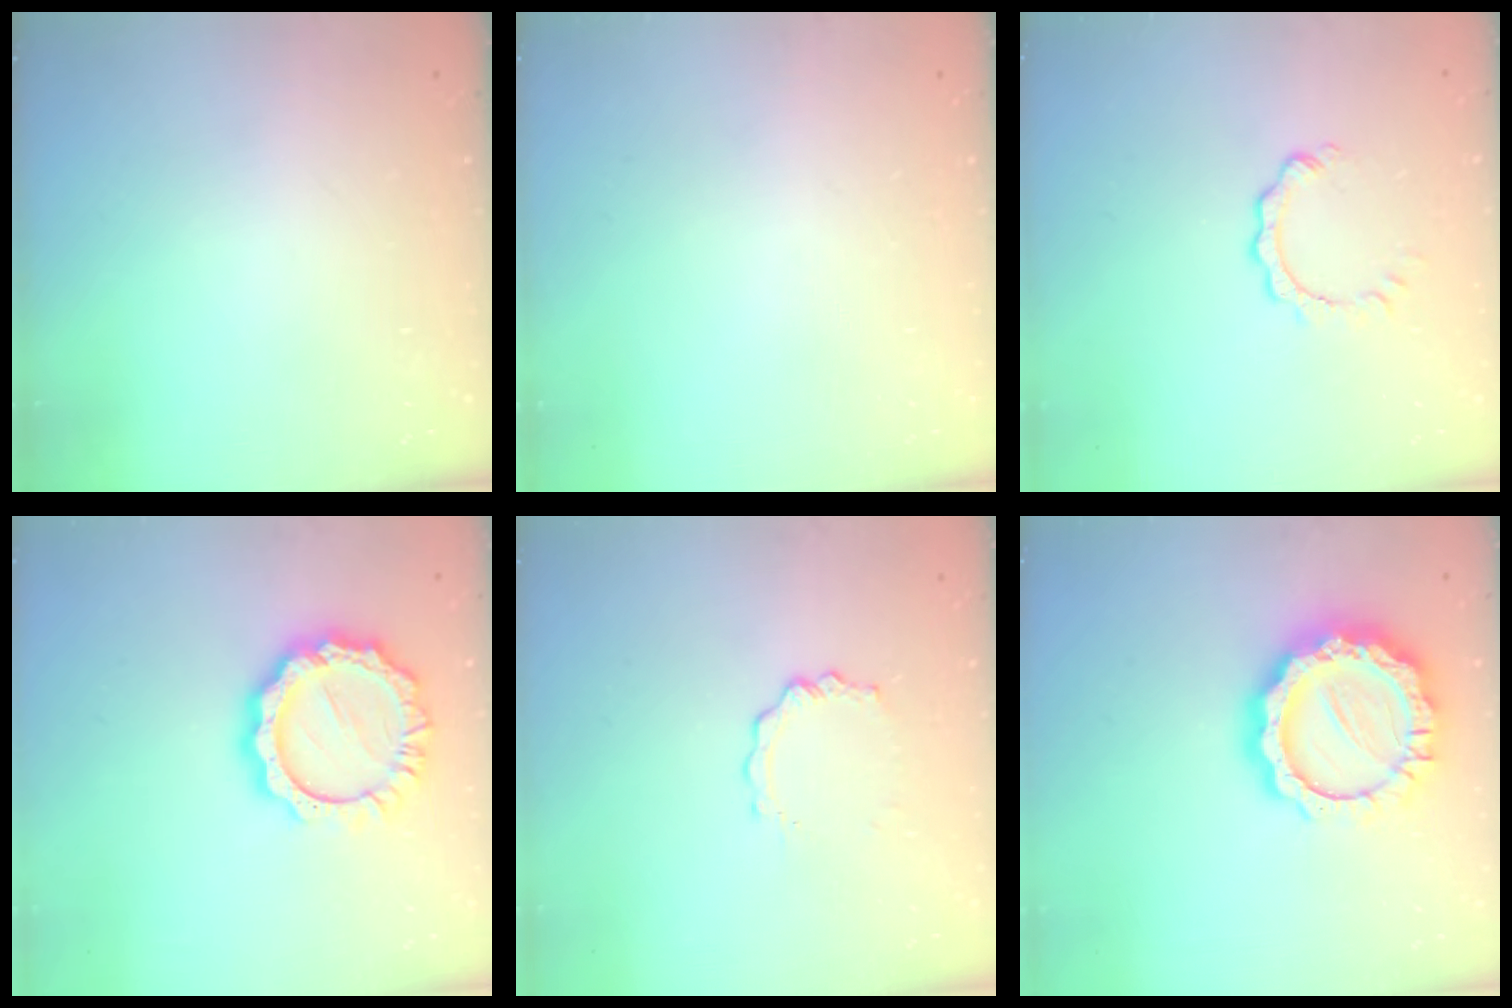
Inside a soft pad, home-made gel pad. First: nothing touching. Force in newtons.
{"total": 0.0}
{"total": 2.8, "press": 2.8, "slide": 0.3}
{"total": 13.2, "press": 13.1, "slide": 1.1}
{"total": 3.8, "press": 3.8, "slide": 0.4}
{"total": 16.2, "press": 16.1, "slide": 1.3}